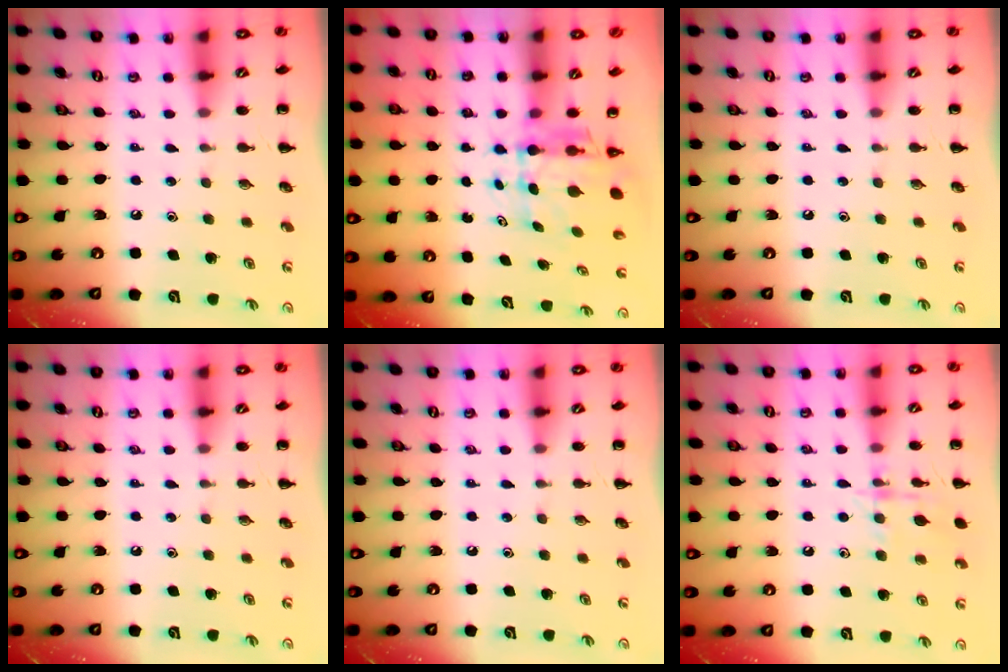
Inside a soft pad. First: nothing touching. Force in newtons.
{"total": 6.7, "press": 6.5, "slide": 1.9}
{"total": 0.0}
{"total": 0.0}
{"total": 0.0}
{"total": 10.8, "press": 10.7, "slide": 1.0}